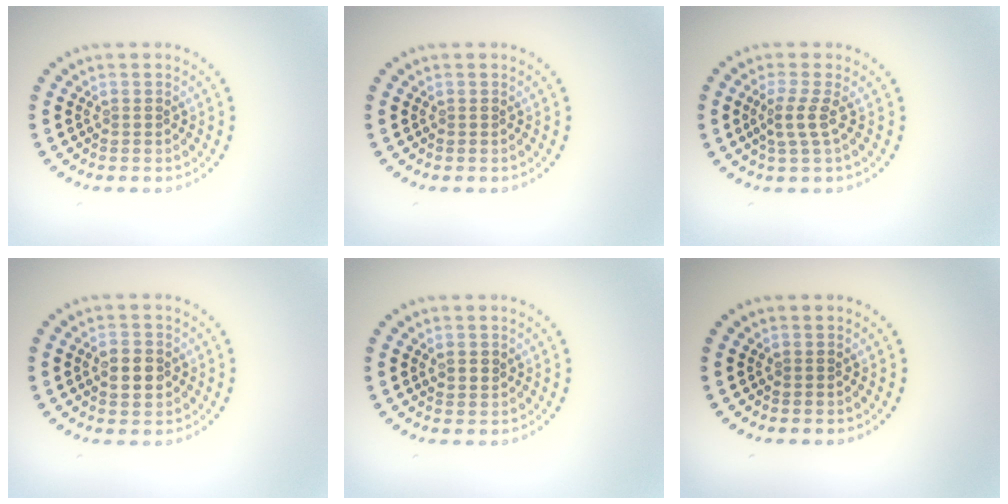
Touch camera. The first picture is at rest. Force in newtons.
{"total": 0.0}
{"total": 2.0, "press": 1.4, "slide": 1.4}
{"total": 2.8, "press": 2.8, "slide": 0.1}
{"total": 1.1, "press": 1.0, "slide": 0.5}
{"total": 0.0}